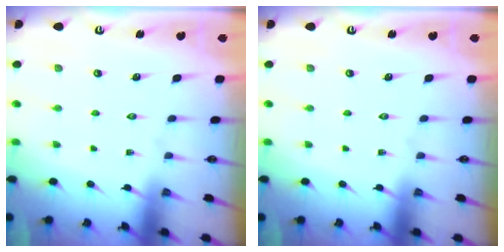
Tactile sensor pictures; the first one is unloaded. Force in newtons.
{"total": 0.0}